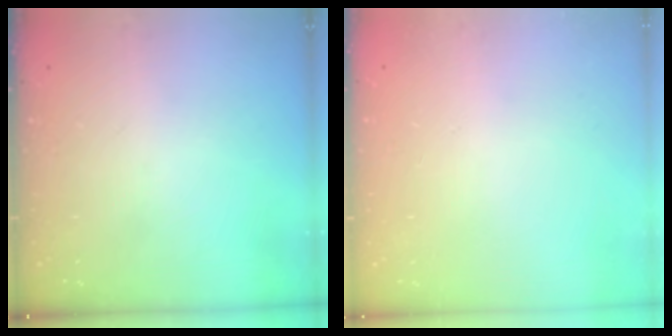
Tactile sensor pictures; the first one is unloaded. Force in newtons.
{"total": 0.0}